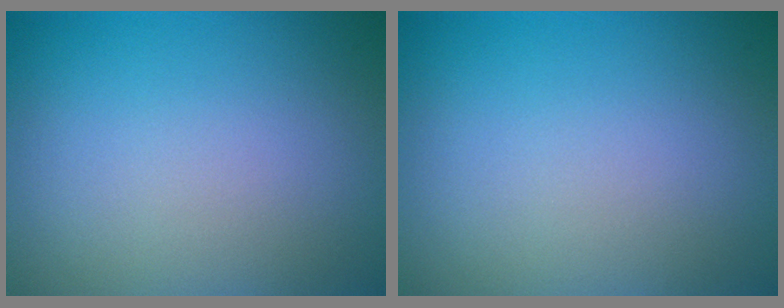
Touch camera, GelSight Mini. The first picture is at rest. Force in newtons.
{"total": 0.0}